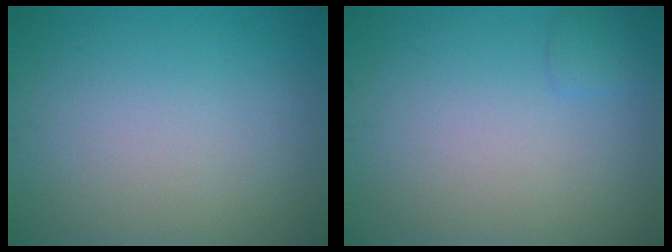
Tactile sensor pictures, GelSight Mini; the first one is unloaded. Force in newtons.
{"total": 0.9, "press": 0.9, "slide": 0.1}